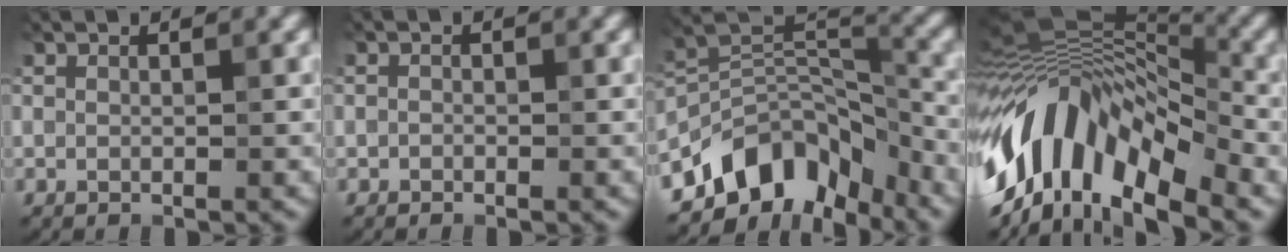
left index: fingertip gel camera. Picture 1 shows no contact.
{"total": 2.1, "force": [-1.6, -0.8, -1.1], "torque": [-0.001, -0.018, 0.002]}
{"total": 9.4, "force": [-8.5, 3.4, 2.0], "torque": [-0.040, -0.017, -0.122]}
{"total": 11.6, "force": [-7.0, 5.6, 7.3], "torque": [-0.164, 0.005, -0.097]}